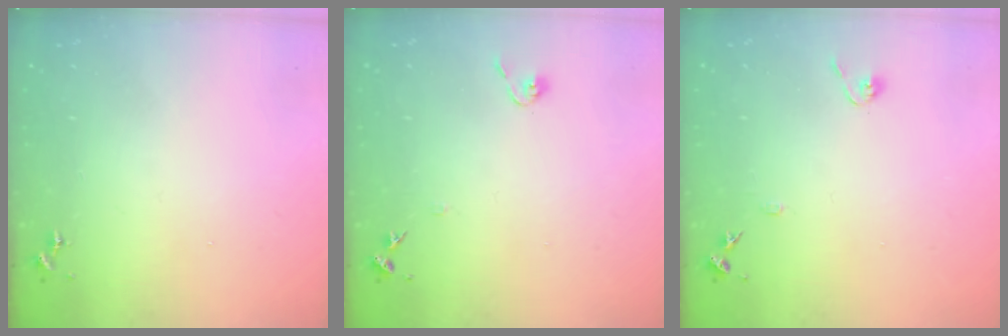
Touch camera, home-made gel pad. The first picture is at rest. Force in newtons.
{"total": 6.8, "press": 6.8, "slide": 0.6}
{"total": 7.9, "press": 7.9, "slide": 0.8}